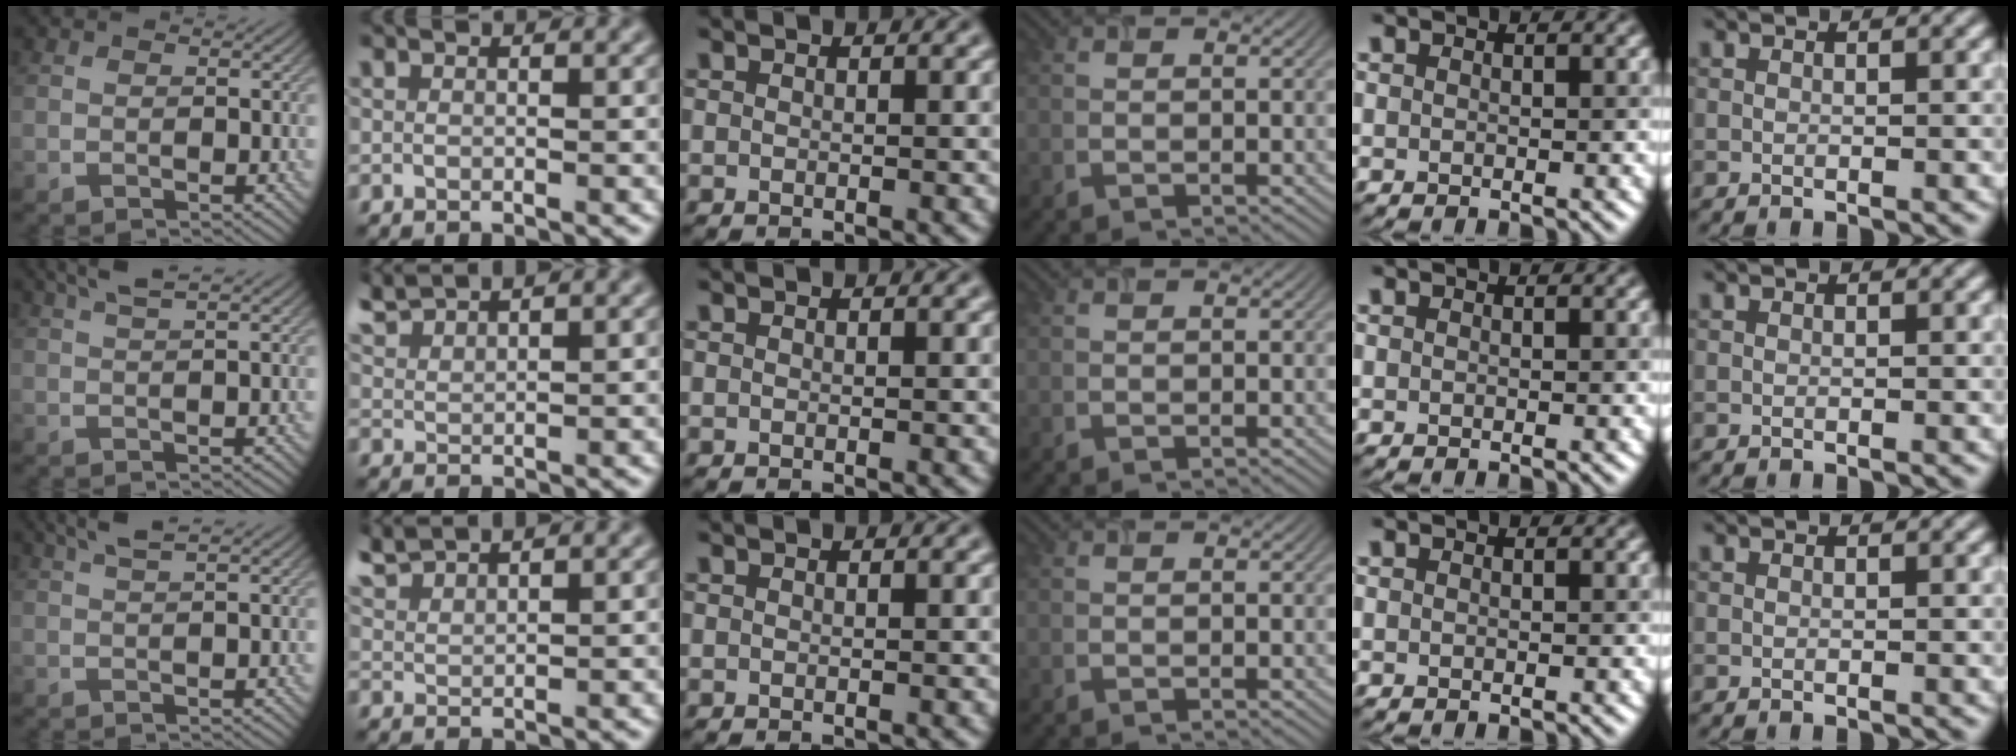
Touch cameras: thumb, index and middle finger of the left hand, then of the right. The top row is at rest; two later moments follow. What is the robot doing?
{"motion": "insert", "object": "airpods case & airpods"}